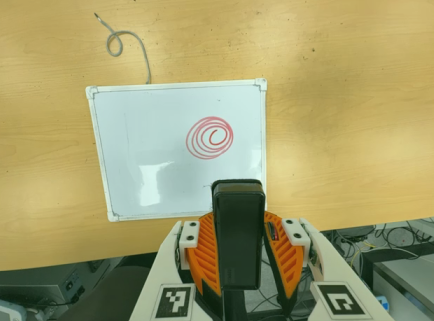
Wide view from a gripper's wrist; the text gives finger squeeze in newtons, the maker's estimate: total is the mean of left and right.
{"total": 7.9, "left": 6.4, "right": 9.5}